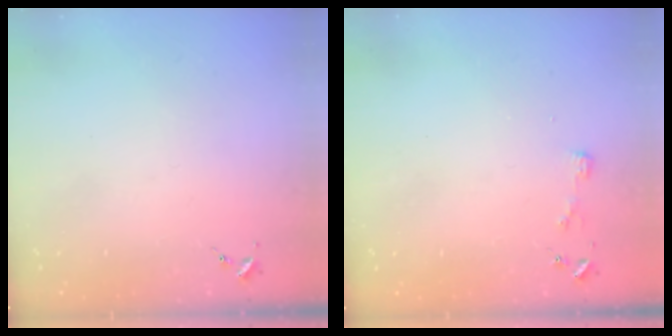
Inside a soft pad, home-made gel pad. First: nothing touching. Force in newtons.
{"total": 3.3, "press": 3.3, "slide": 0.4}